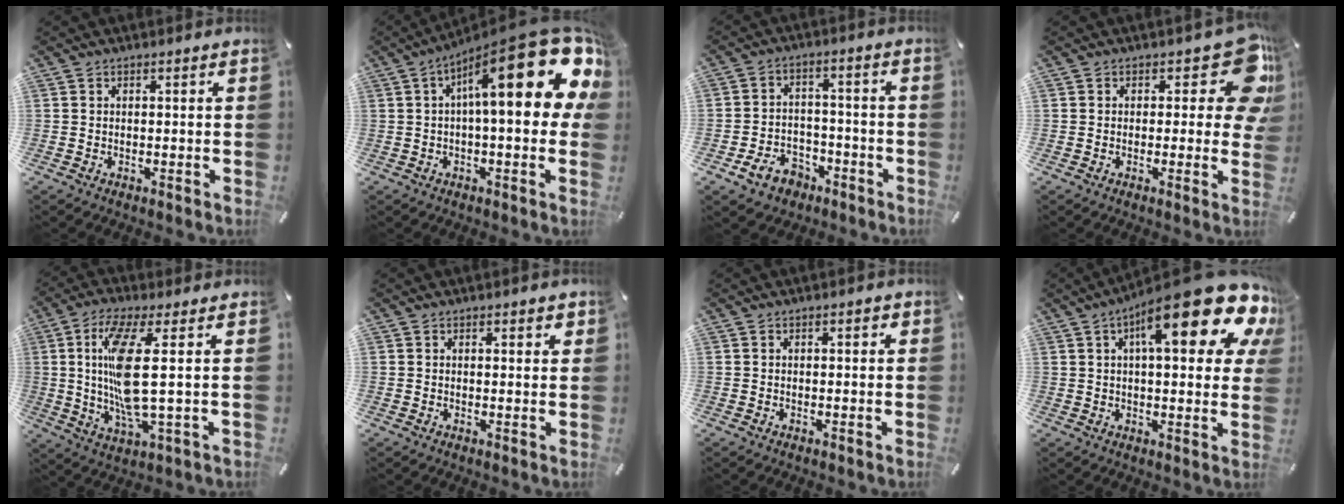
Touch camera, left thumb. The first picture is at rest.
{"total": 25.8, "force": [8.8, 7.7, 23.0], "torque": [-0.344, -0.072, 0.144]}
{"total": 8.2, "force": [-4.6, 6.1, 3.0], "torque": [-0.059, 0.041, -0.081]}
{"total": 12.6, "force": [5.1, 5.8, 10.0], "torque": [-0.107, -0.042, 0.090]}
{"total": 14.3, "force": [2.3, 3.1, 13.8], "torque": [-0.286, -0.022, 0.031]}
{"total": 1.0, "force": [0.8, 0.5, 0.4], "torque": [0.001, 0.000, 0.013]}
{"total": 0.8, "force": [0.2, 0.3, 0.7], "torque": [-0.014, 0.004, 0.003]}
{"total": 22.5, "force": [11.5, 6.6, 18.2], "torque": [-0.259, -0.070, 0.177]}